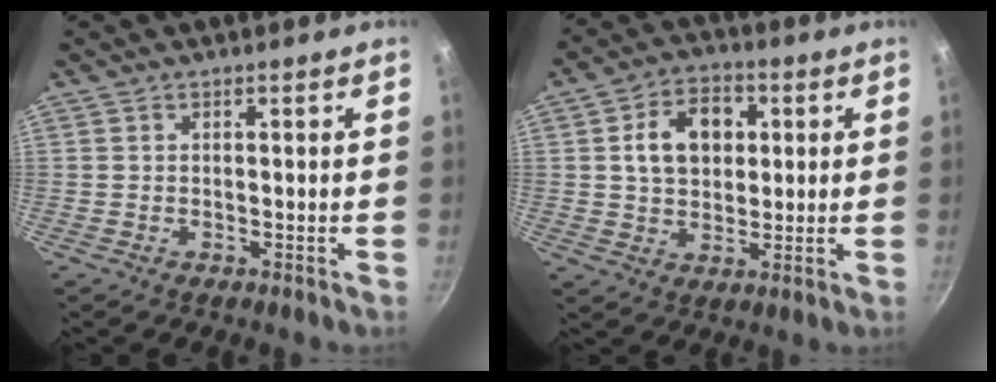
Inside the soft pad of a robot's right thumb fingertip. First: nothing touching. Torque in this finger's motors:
{"motor_torque": [-0.62, 0.87, 0.37, 0.11, 0.06]}